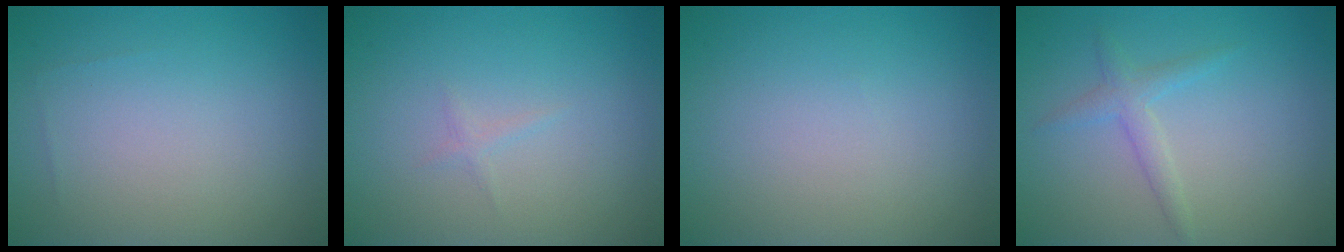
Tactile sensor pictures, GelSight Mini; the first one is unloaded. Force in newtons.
{"total": 0.5, "press": 0.5, "slide": 0.0}
{"total": 0.0}
{"total": 1.7, "press": 1.7, "slide": 0.1}